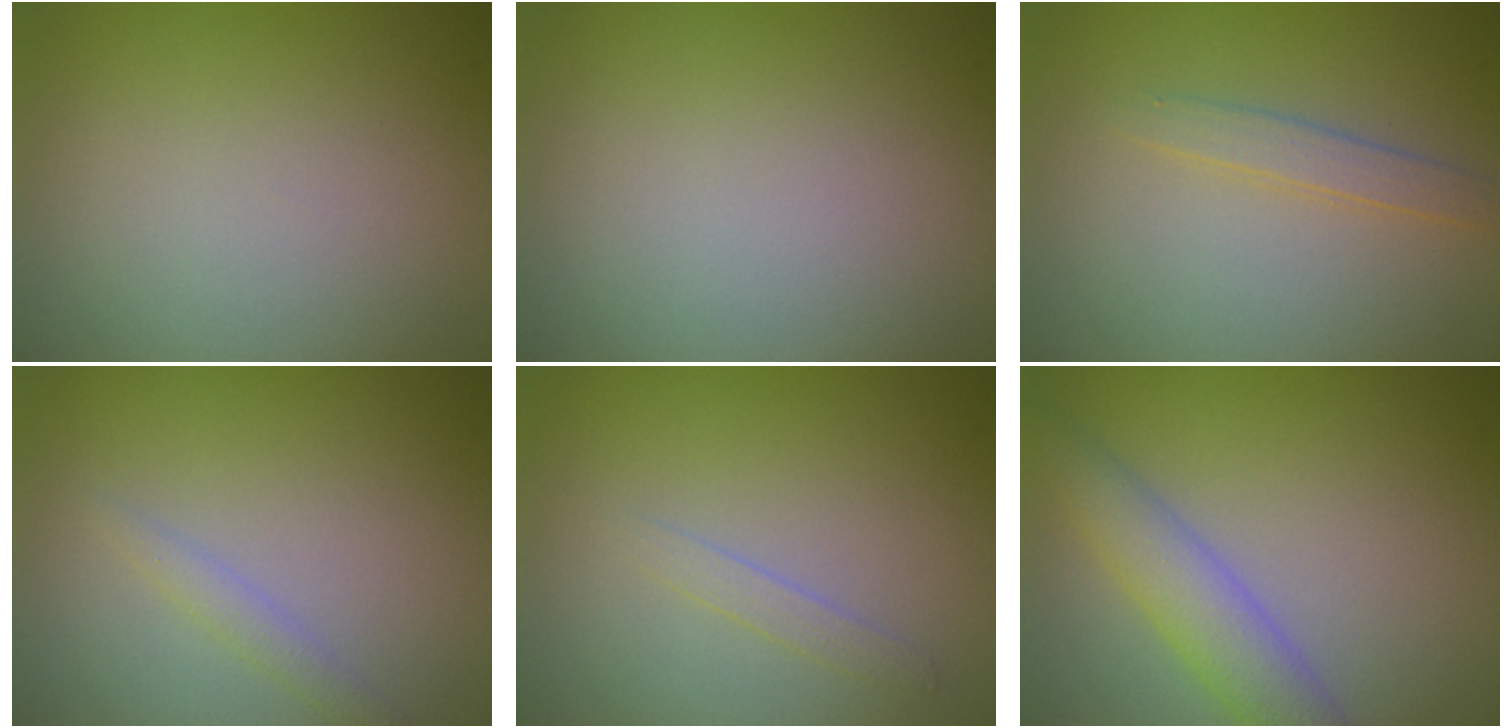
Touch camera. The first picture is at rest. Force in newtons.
{"total": 0.0}
{"total": 1.5, "press": 1.5, "slide": 0.0}
{"total": 1.2, "press": 1.2, "slide": 0.0}
{"total": 1.0, "press": 1.0, "slide": 0.1}
{"total": 4.1, "press": 4.1, "slide": 0.2}